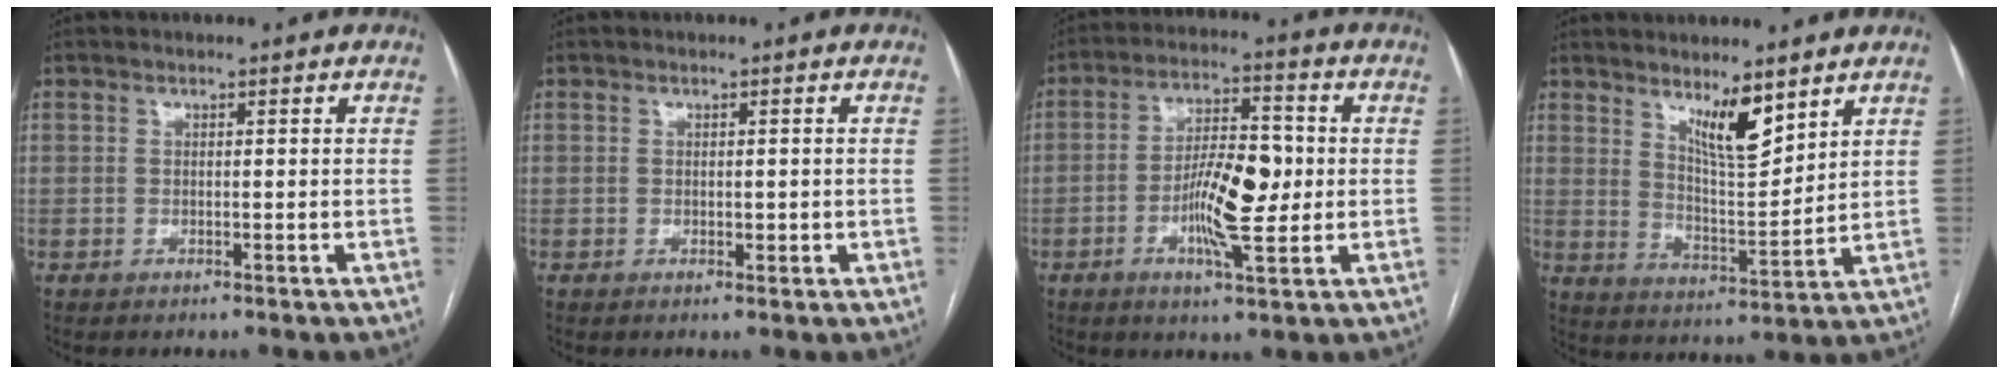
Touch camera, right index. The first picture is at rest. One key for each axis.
{"total": 1.2, "fx": -0.1, "fy": 0.7, "fz": 0.9, "tx": -0.012, "ty": 0.000, "tz": 0.001}
{"total": 10.6, "fx": -1.5, "fy": 2.8, "fz": 10.1, "tx": -0.182, "ty": 0.007, "tz": -0.026}
{"total": 7.7, "fx": 5.3, "fy": 1.4, "fz": 5.5, "tx": -0.099, "ty": -0.014, "tz": 0.098}